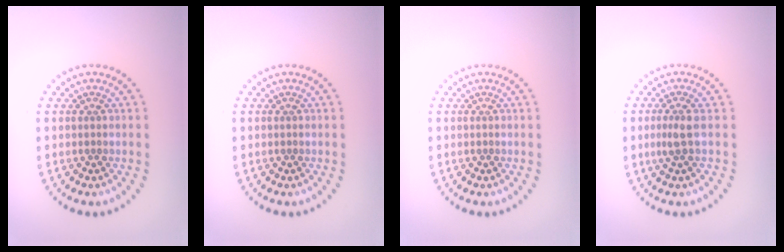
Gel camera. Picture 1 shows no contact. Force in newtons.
{"total": 0.0}
{"total": 0.0}
{"total": 1.7, "press": 1.3, "slide": 1.1}